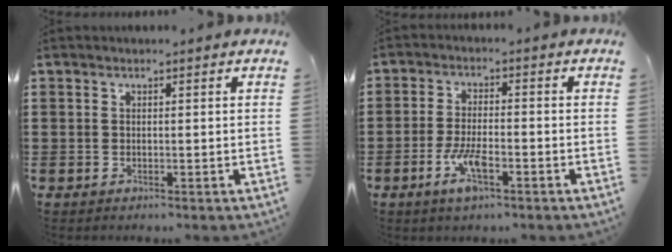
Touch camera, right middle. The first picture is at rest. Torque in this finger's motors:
{"motor_torque": [2.14, 0.00, 0.58, 0.14]}